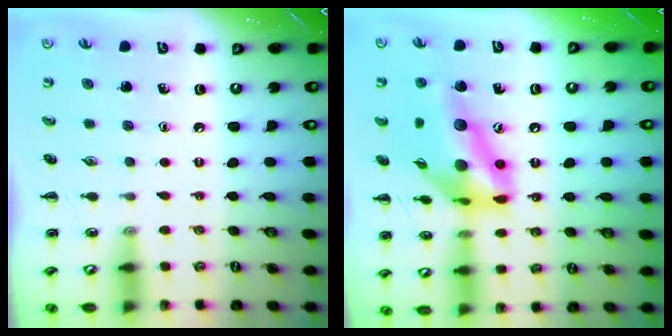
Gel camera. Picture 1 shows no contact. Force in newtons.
{"total": 16.9, "press": 16.1, "slide": 5.0}